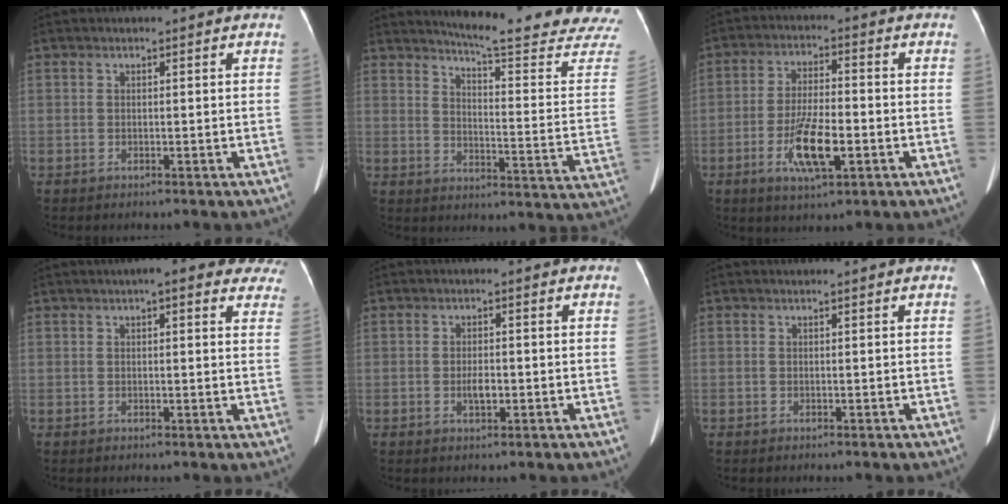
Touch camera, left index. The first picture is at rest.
{"total": 20.5, "force": [19.3, -1.0, 6.9], "torque": [-0.101, -0.130, 0.225]}
{"total": 8.8, "force": [-3.3, 2.1, 7.9], "torque": [-0.155, -0.008, -0.056]}
{"total": 9.9, "force": [7.7, 2.8, 5.6], "torque": [-0.040, 0.006, 0.070]}
{"total": 2.2, "force": [-0.8, 0.9, 1.9], "torque": [-0.035, -0.001, -0.011]}
{"total": 0.0}